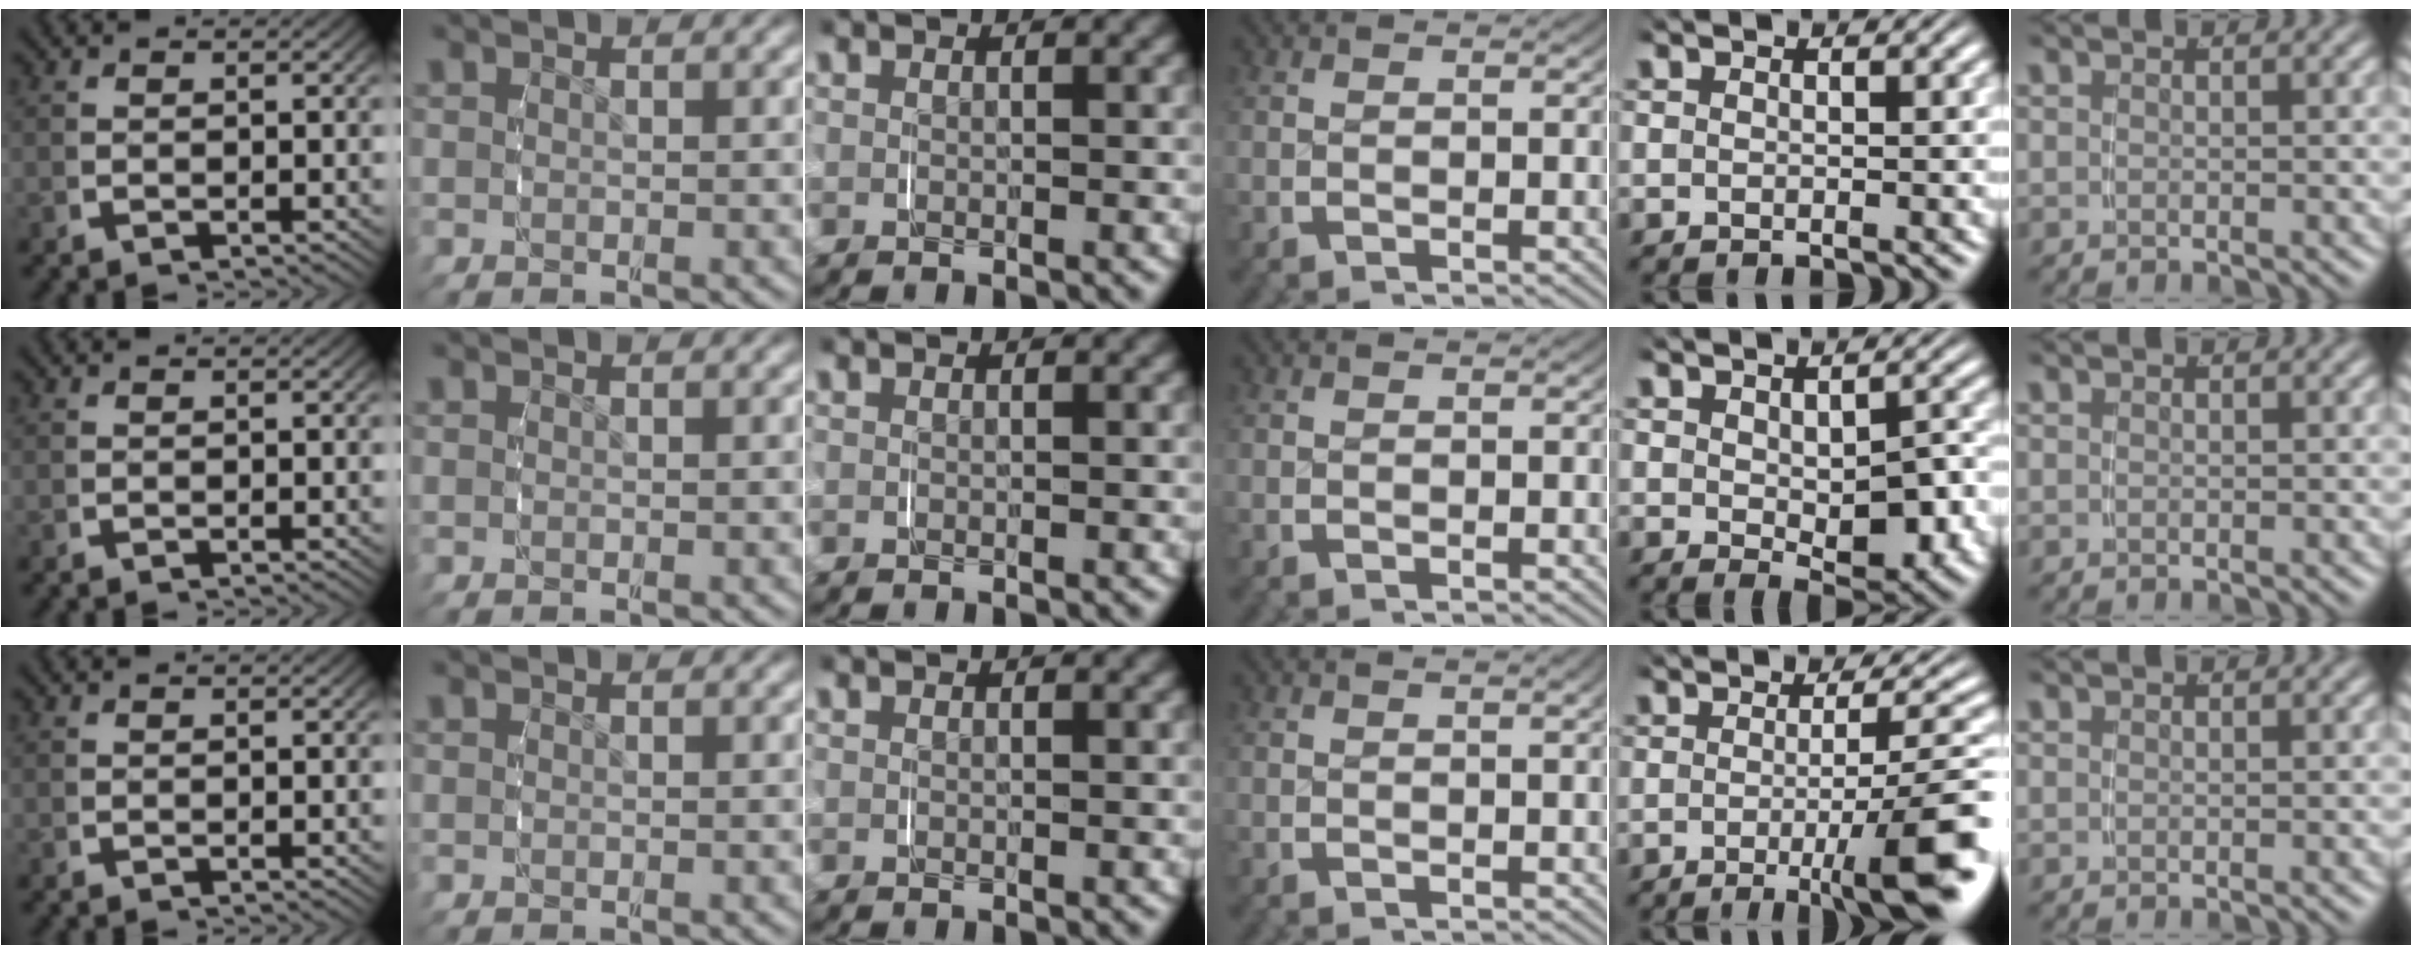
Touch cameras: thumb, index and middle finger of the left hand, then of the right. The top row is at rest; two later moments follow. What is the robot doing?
{"motion": "grasp_and_lifting", "object": "pencil case"}